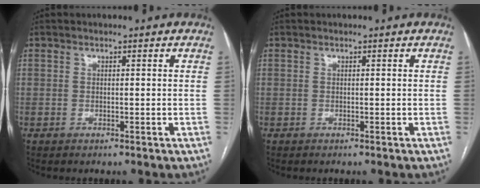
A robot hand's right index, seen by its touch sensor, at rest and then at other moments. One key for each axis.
{"total": 0.0}